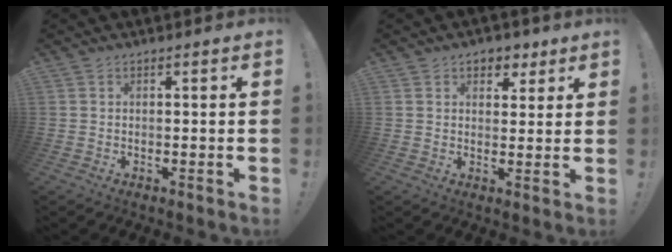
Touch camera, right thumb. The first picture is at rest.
{"total": 5.8, "force": [3.1, 4.5, 2.1], "torque": [-0.008, -0.017, 0.054]}